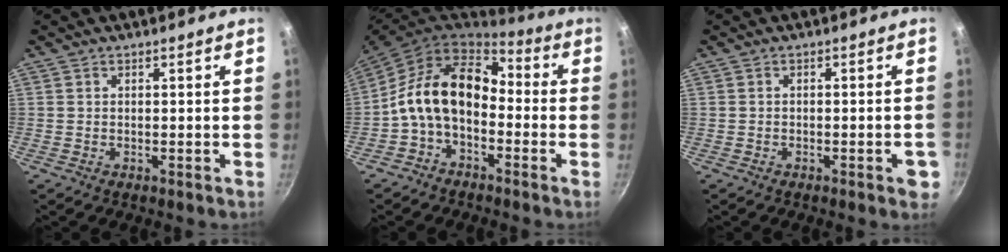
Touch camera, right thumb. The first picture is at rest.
{"total": 13.8, "force": [-1.8, 9.3, 10.1], "torque": [-0.163, 0.051, -0.053]}
{"total": 3.2, "force": [-1.4, 1.0, 2.6], "torque": [-0.026, 0.008, -0.018]}